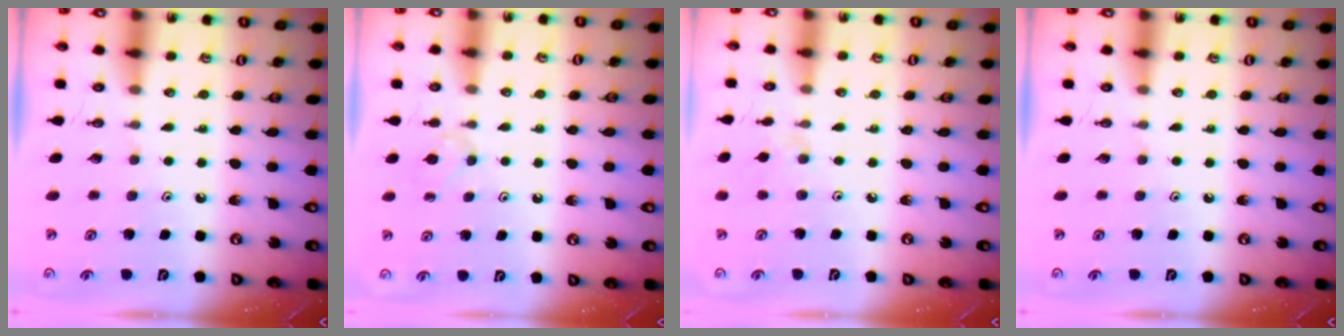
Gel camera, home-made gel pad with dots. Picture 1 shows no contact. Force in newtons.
{"total": 3.3, "press": 3.2, "slide": 0.6}
{"total": 1.2, "press": 1.1, "slide": 0.4}
{"total": 0.0}